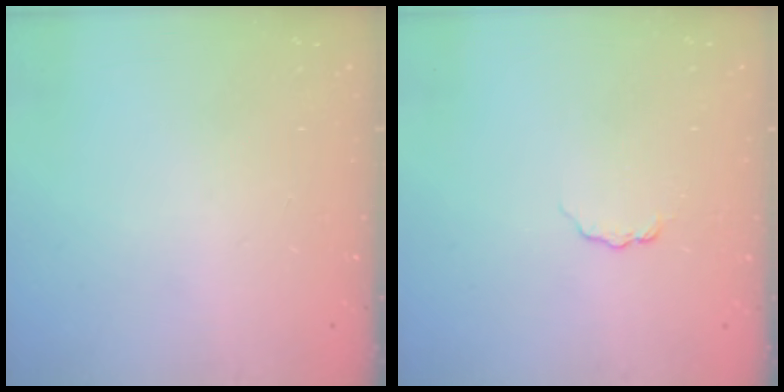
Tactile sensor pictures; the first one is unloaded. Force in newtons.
{"total": 3.8, "press": 3.8, "slide": 0.4}